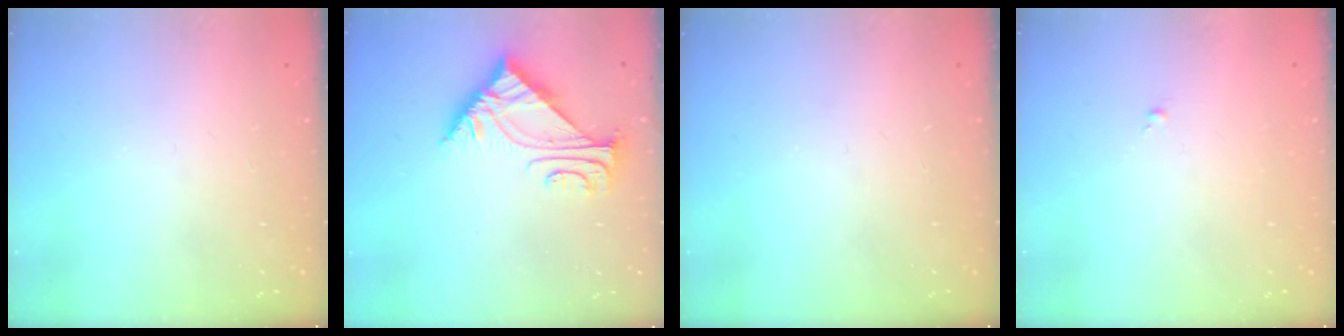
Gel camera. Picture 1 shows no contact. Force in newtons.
{"total": 4.9, "press": 4.8, "slide": 0.8}
{"total": 0.0}
{"total": 0.0}